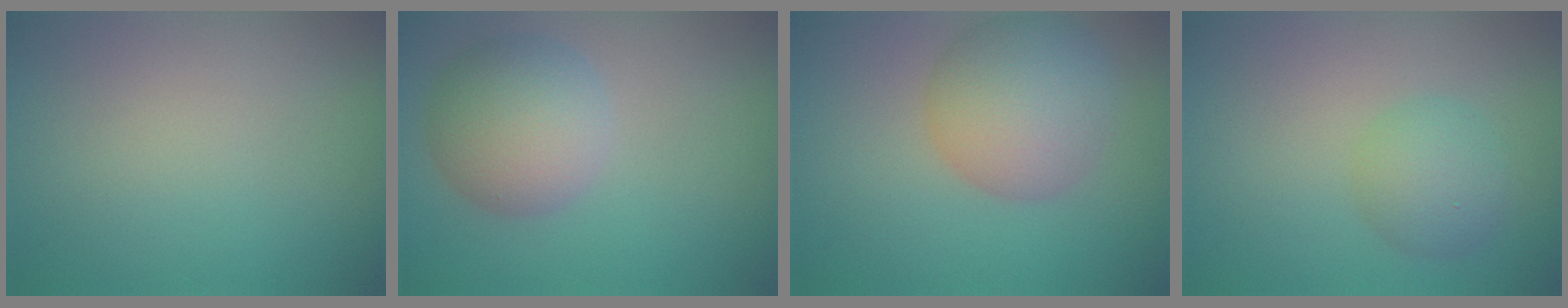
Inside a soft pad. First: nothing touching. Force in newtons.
{"total": 6.0, "press": 6.0, "slide": 0.3}
{"total": 6.6, "press": 6.5, "slide": 0.3}
{"total": 3.0, "press": 3.0, "slide": 0.1}